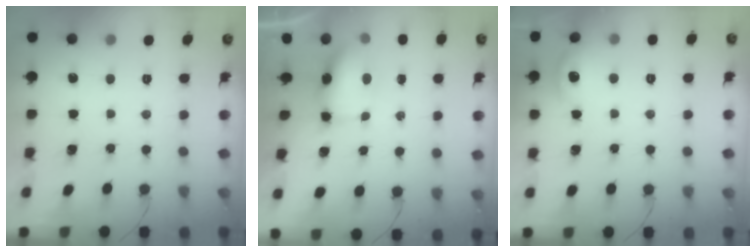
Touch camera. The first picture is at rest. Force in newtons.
{"total": 7.2, "press": 7.0, "slide": 1.8}
{"total": 7.4, "press": 7.3, "slide": 1.6}